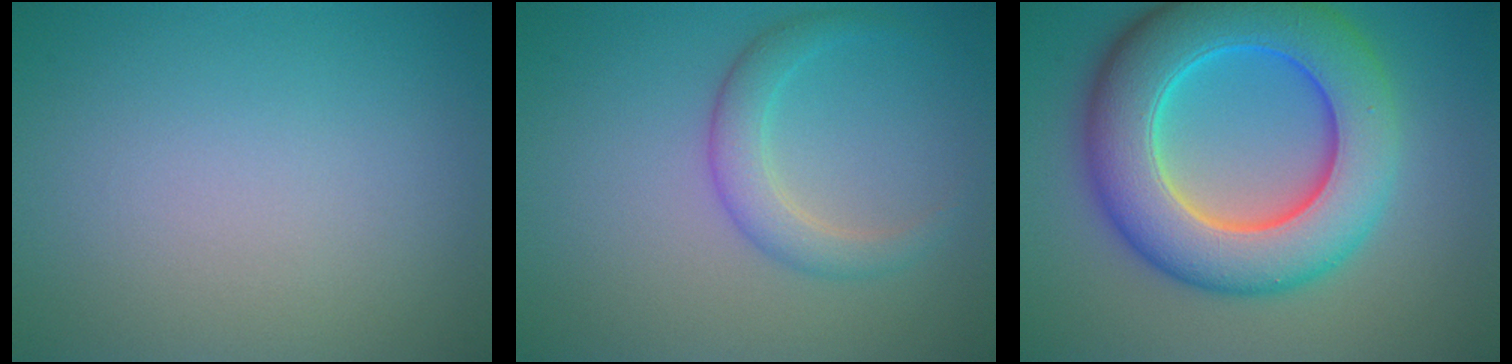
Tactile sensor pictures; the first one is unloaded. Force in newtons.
{"total": 2.6, "press": 2.6, "slide": 0.1}
{"total": 11.3, "press": 11.3, "slide": 0.2}